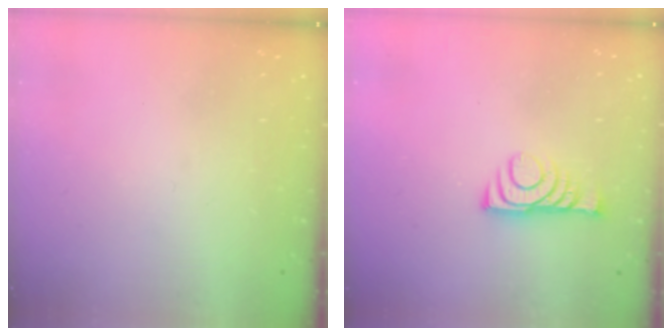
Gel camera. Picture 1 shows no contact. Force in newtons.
{"total": 8.2, "press": 8.1, "slide": 1.0}